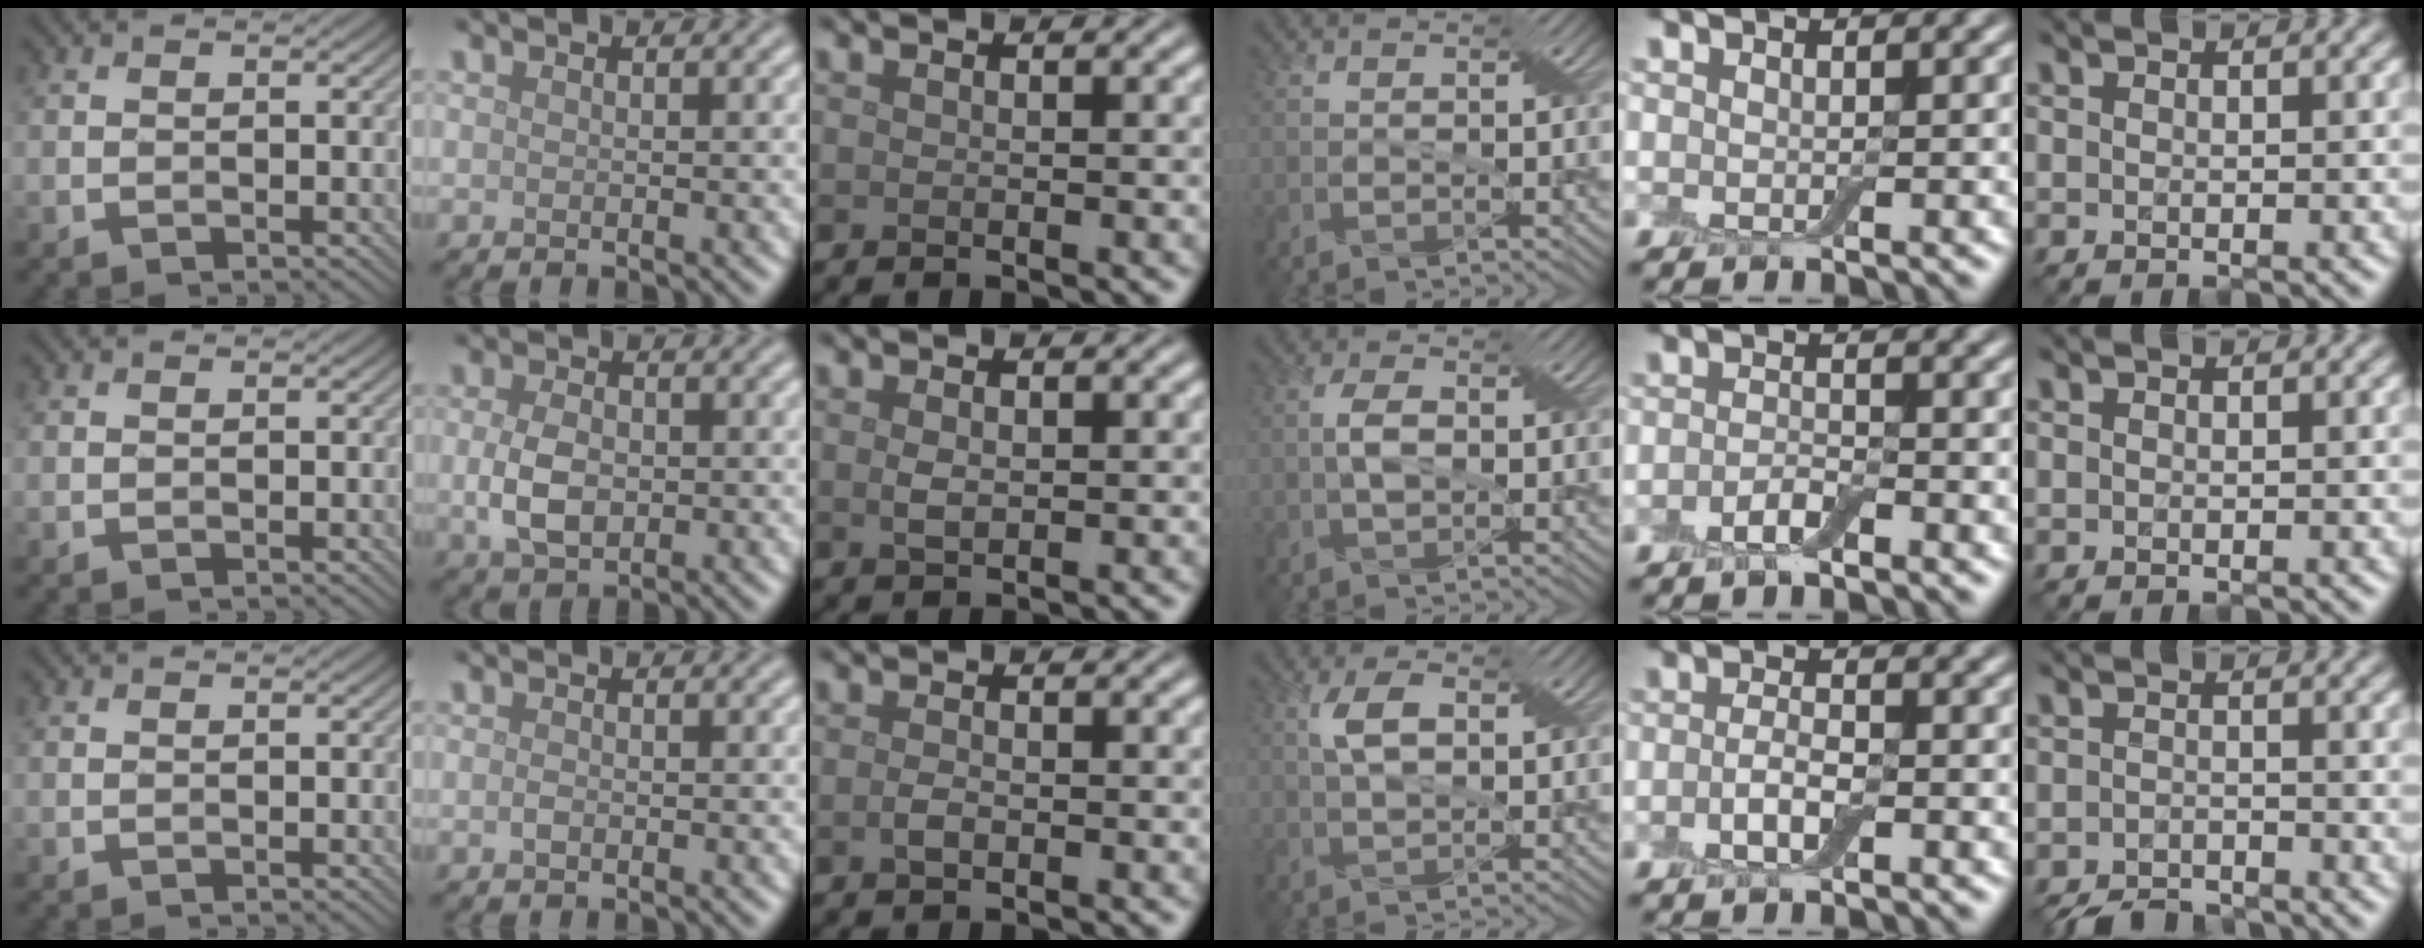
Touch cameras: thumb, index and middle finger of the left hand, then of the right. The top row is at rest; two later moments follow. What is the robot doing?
{"motion": "fold", "object": "apron"}